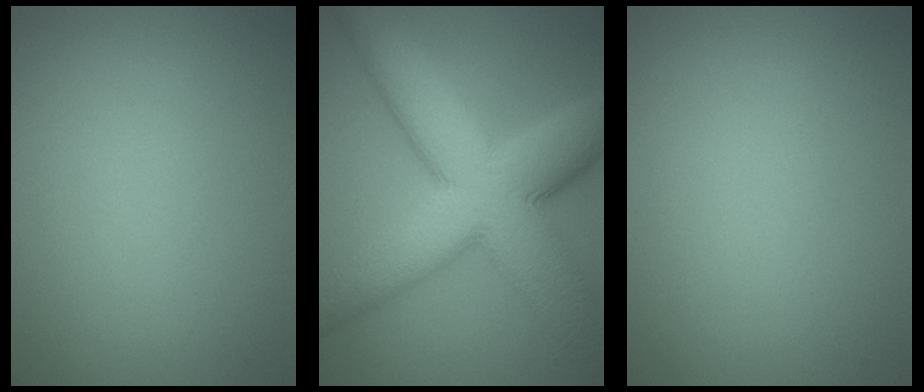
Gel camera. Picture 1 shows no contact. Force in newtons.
{"total": 13.5, "press": 13.5, "slide": 0.2}
{"total": 0.0}